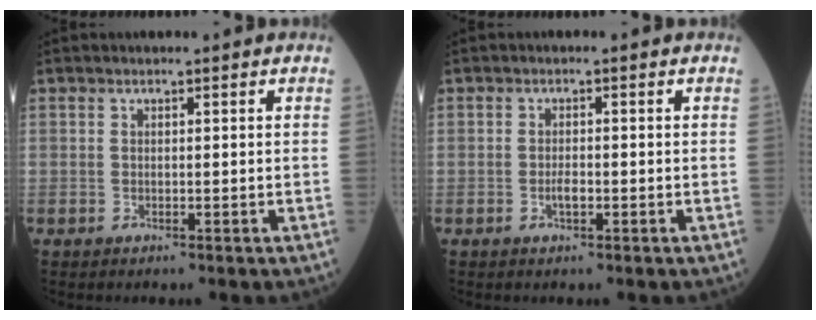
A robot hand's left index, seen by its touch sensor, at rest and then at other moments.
{"total": 1.6, "force": [-0.6, 0.5, 1.4], "torque": [-0.029, 0.002, -0.010]}